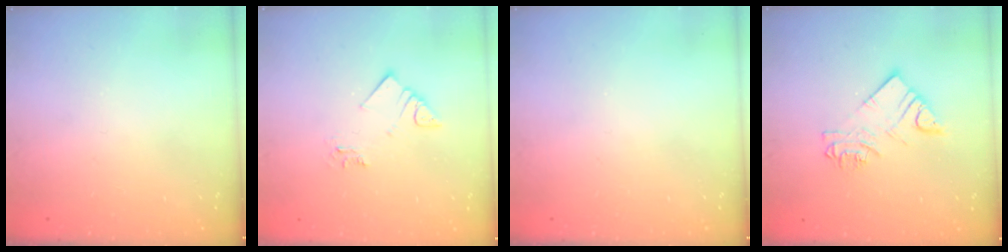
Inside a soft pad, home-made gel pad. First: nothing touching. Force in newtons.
{"total": 3.0, "press": 3.0, "slide": 0.0}
{"total": 0.0}
{"total": 6.1, "press": 6.1, "slide": 0.3}